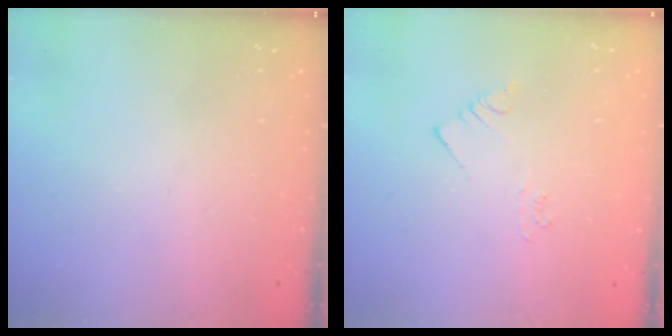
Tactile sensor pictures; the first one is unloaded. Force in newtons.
{"total": 2.1, "press": 2.1, "slide": 0.3}